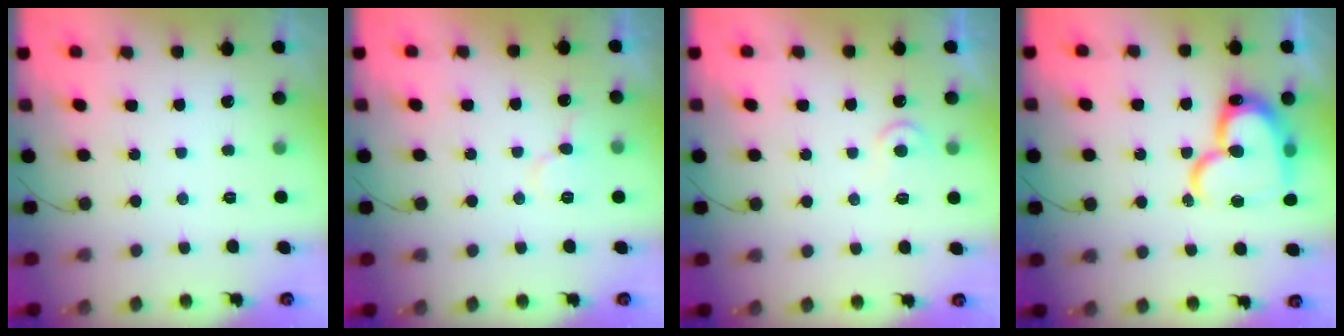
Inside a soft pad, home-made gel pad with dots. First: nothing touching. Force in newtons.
{"total": 7.6, "press": 7.6, "slide": 0.6}
{"total": 4.7, "press": 4.6, "slide": 0.4}
{"total": 21.3, "press": 21.3, "slide": 1.9}